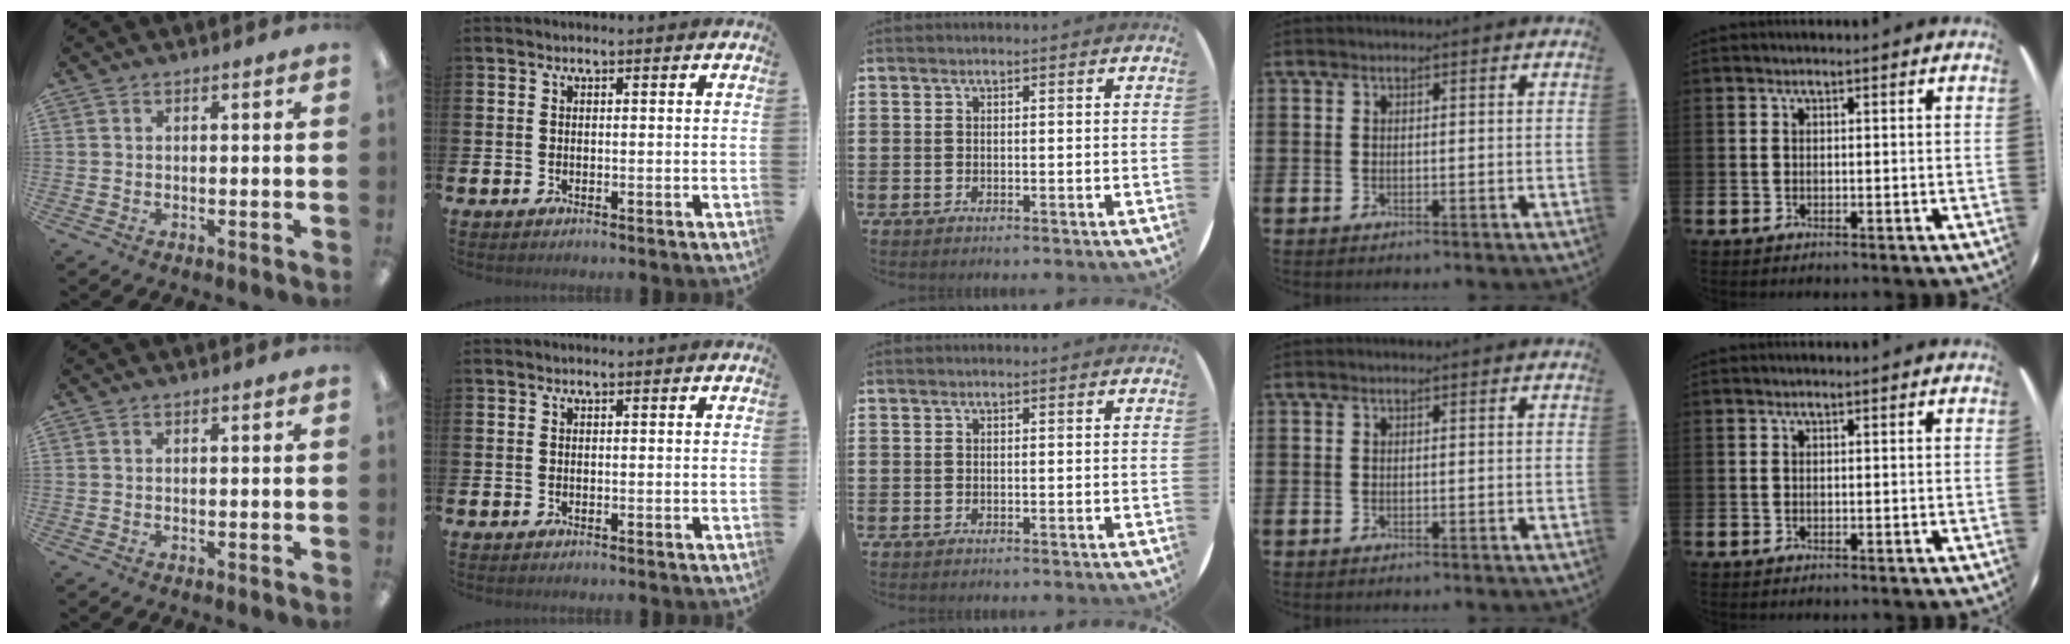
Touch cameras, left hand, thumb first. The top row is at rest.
{}